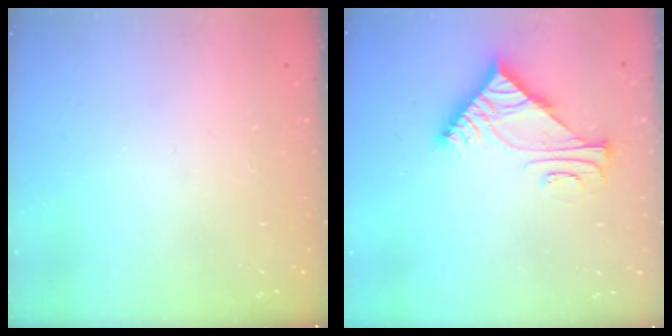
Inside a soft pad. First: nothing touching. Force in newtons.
{"total": 8.0, "press": 7.9, "slide": 0.8}